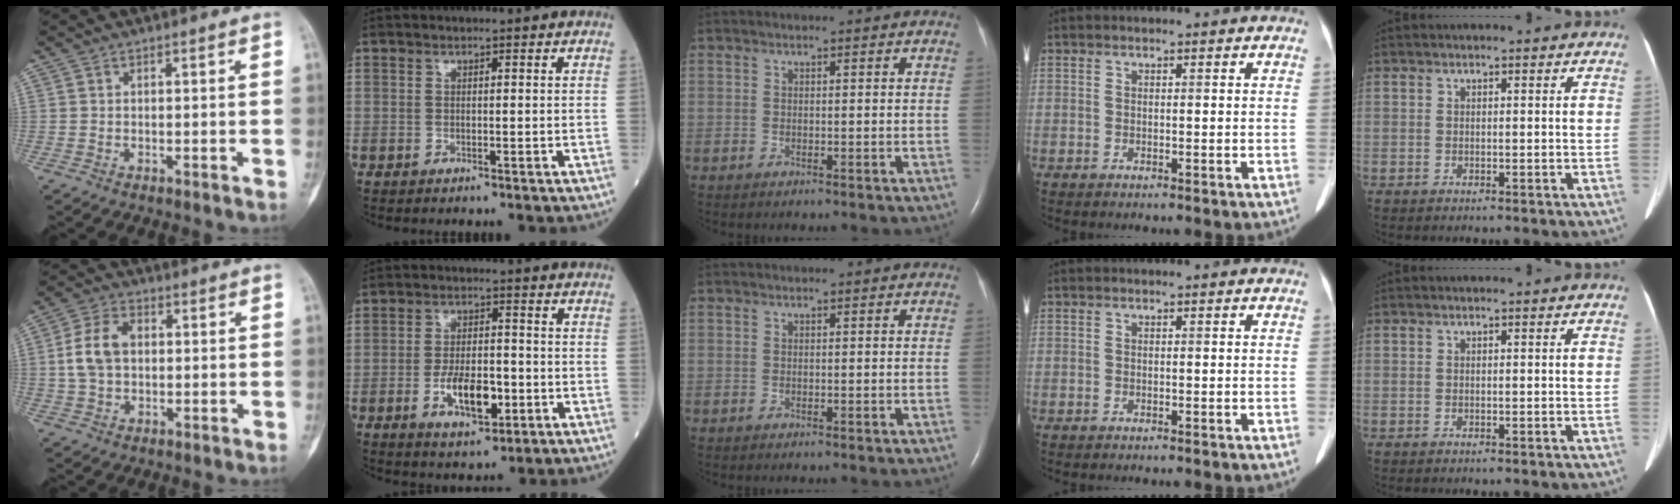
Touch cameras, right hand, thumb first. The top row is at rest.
{"thumb": {"total": 8.4, "force": [0.7, 5.8, 6.0], "torque": [-0.110, 0.017, 0.011]}, "index": {"total": 8.6, "force": [-2.9, 3.7, 7.3], "torque": [-0.140, 0.002, -0.043]}}